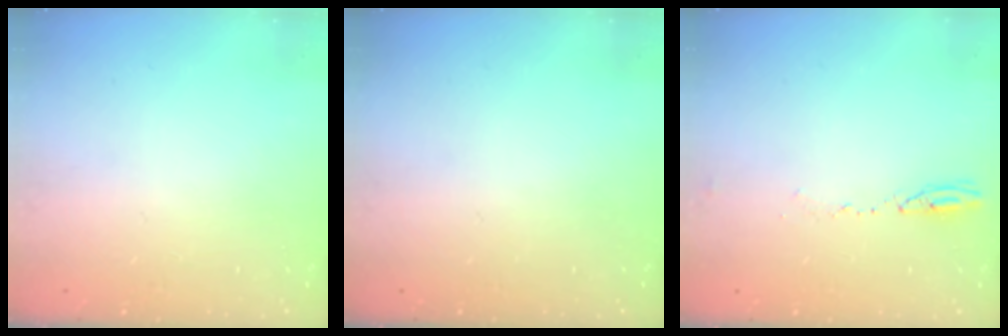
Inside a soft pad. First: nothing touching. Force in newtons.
{"total": 0.0}
{"total": 3.7, "press": 3.6, "slide": 1.1}